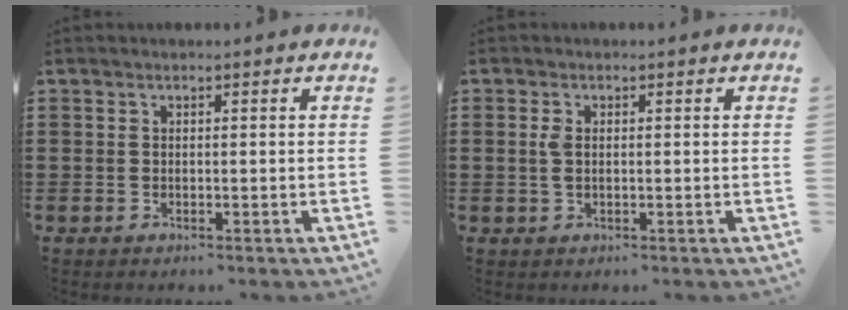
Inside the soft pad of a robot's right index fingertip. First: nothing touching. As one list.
[{"total": 2.0, "force": [0.3, 1.0, 1.7], "torque": [-0.045, 0.002, 0.001]}]